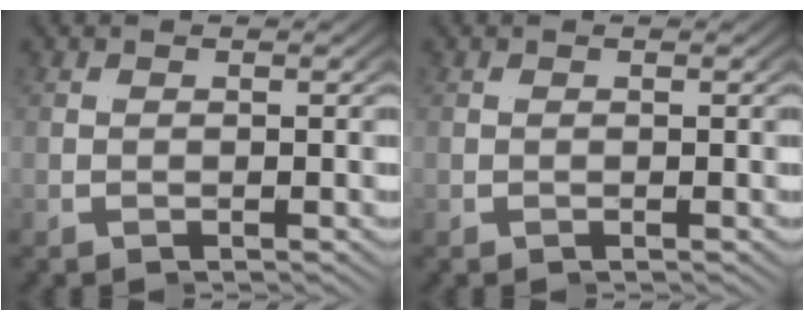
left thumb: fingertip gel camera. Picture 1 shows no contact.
{"total": 0.0}